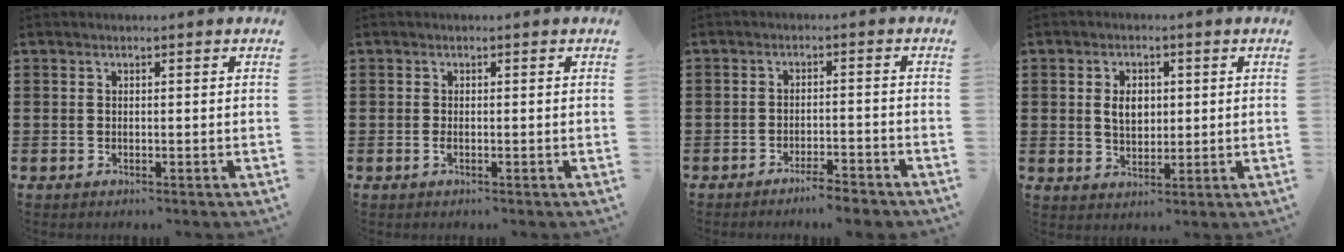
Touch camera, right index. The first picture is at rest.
{"total": 0.8, "force": [-0.3, 0.1, 0.7], "torque": [-0.022, -0.007, -0.007]}
{"total": 3.3, "force": [-3.1, -0.1, 1.1], "torque": [-0.020, -0.001, -0.062]}
{"total": 4.1, "force": [0.5, 2.8, 2.9], "torque": [-0.056, 0.009, 0.005]}